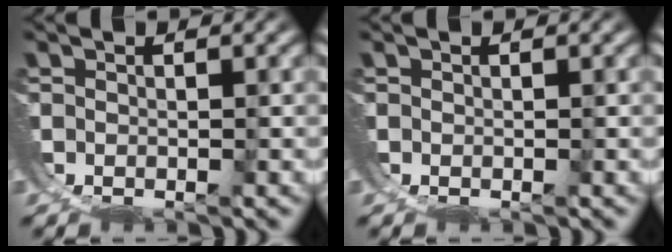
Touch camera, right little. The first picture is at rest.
{"total": 0.0}